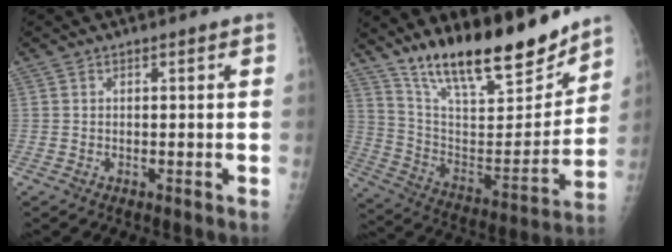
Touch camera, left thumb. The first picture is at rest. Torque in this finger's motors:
{"motor_torque": [0.50, 0.23, 1.39, -1.38, 0.24]}